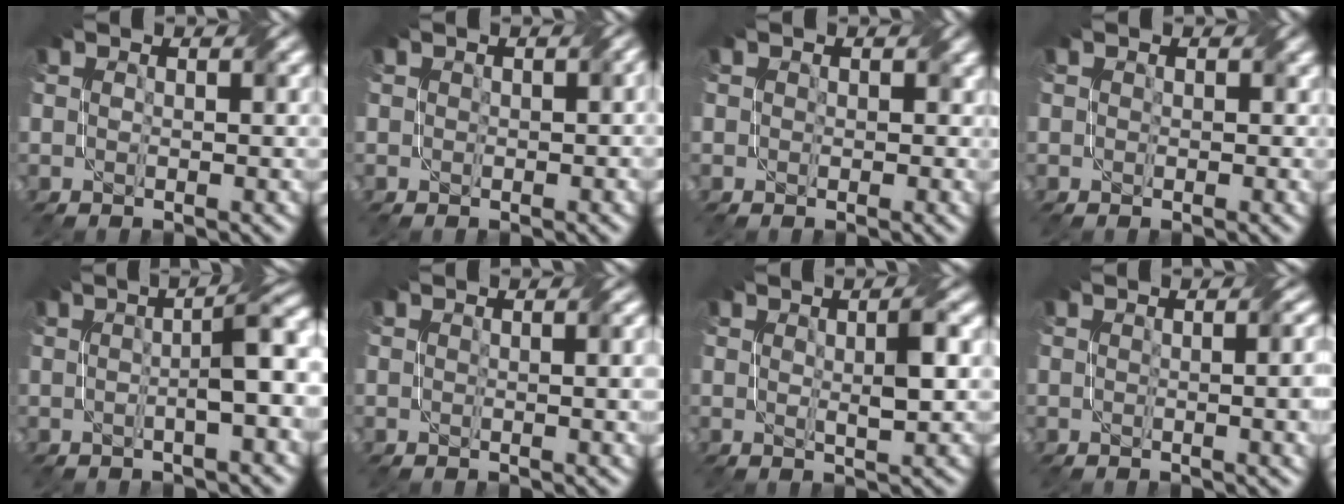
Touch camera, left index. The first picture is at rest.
{"total": 1.1, "force": [0.3, 0.7, 0.8], "torque": [-0.009, 0.003, 0.005]}
{"total": 1.7, "force": [0.6, 1.4, 0.7], "torque": [-0.007, 0.001, -0.001]}
{"total": 1.1, "force": [0.4, 0.9, 0.5], "torque": [-0.004, -0.001, 0.001]}
{"total": 4.9, "force": [0.2, 0.8, 4.8], "torque": [-0.065, 0.017, -0.001]}
{"total": 2.2, "force": [0.5, 0.7, 2.0], "torque": [-0.020, 0.005, 0.007]}
{"total": 2.9, "force": [0.7, 0.4, 2.8], "torque": [-0.043, 0.000, 0.013]}
{"total": 4.4, "force": [0.3, 1.8, 4.0], "torque": [-0.024, 0.011, 0.008]}